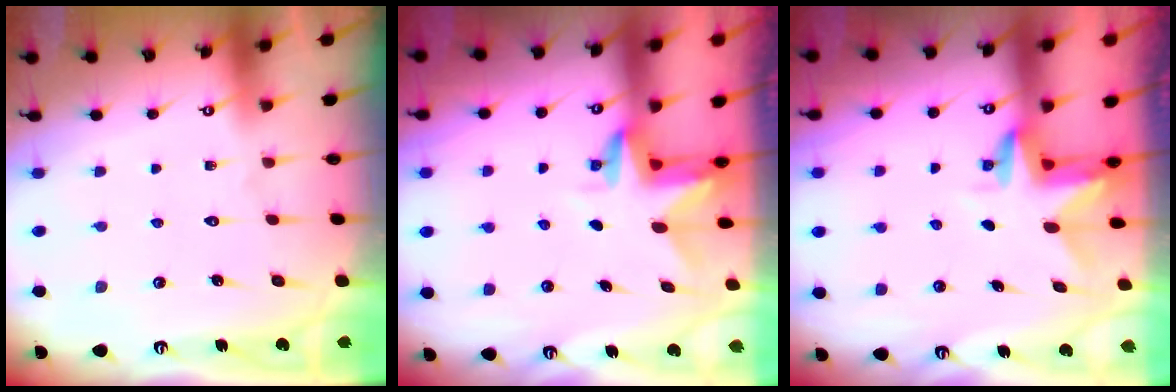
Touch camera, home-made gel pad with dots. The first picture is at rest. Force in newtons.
{"total": 2.9, "press": 2.9, "slide": 0.2}
{"total": 2.9, "press": 2.9, "slide": 0.2}